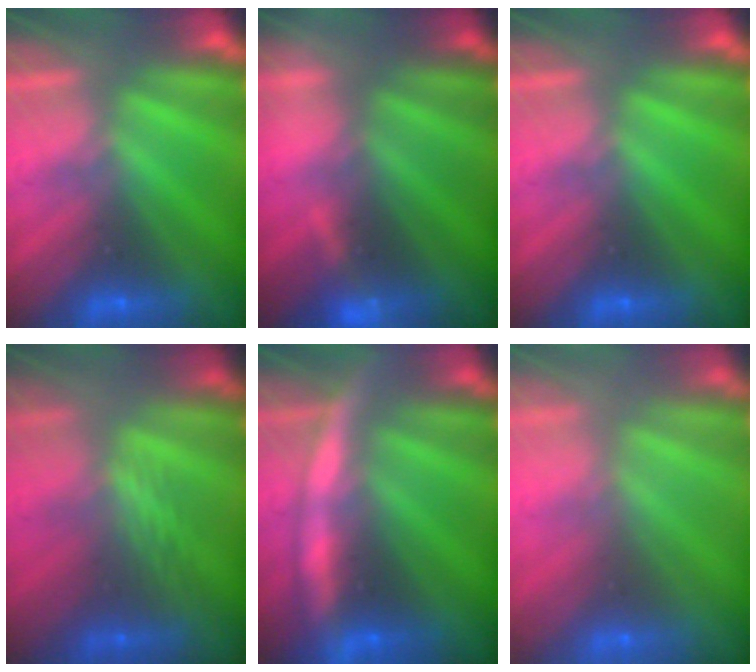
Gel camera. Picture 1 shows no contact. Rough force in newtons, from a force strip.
{"total": 3.4}
{"total": 0.0}
{"total": 2.4}
{"total": 7.5}
{"total": 6.7}